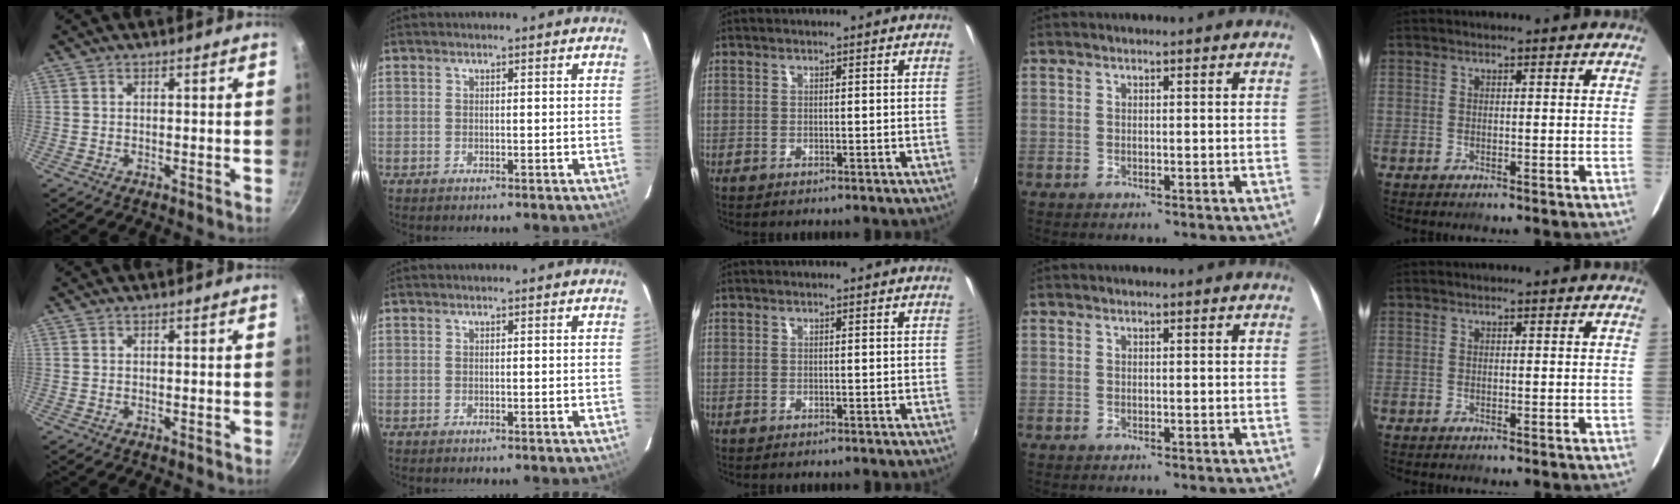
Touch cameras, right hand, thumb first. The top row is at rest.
{}